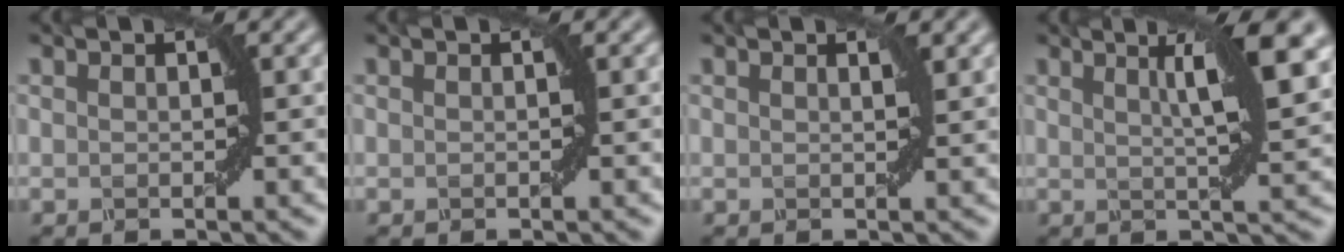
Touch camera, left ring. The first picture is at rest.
{"total": 0.0}
{"total": 0.7, "force": [0.6, 0.1, 0.4], "torque": [-0.006, 0.000, 0.006]}
{"total": 6.6, "force": [2.4, 1.3, 6.0], "torque": [-0.074, 0.007, 0.039]}